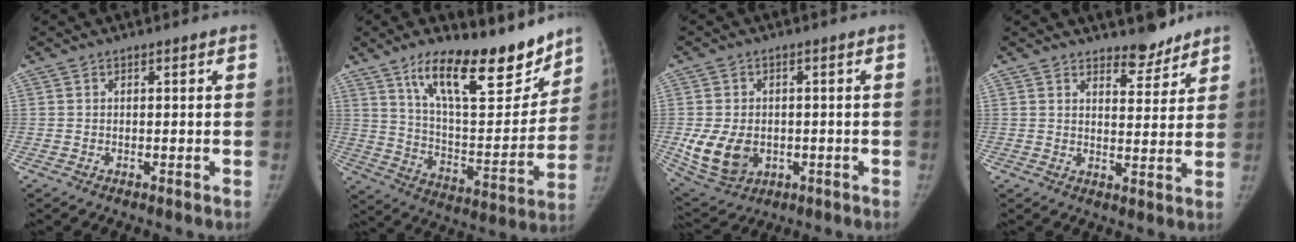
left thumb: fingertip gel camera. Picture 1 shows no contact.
{"total": 22.5, "force": [15.7, 8.0, 14.0], "torque": [-0.166, -0.084, 0.258]}
{"total": 10.1, "force": [-1.4, 7.6, 6.6], "torque": [-0.112, -0.004, -0.006]}
{"total": 5.7, "force": [4.9, 2.2, 1.7], "torque": [0.002, -0.040, 0.077]}